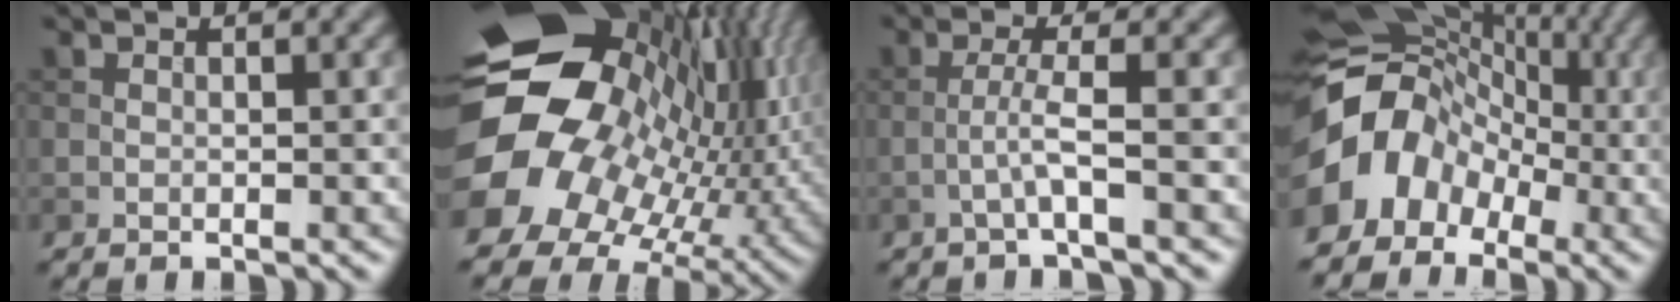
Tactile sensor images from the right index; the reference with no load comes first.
{"total": 20.0, "force": [-0.3, 15.8, 12.3], "torque": [-0.231, -0.029, -0.003]}
{"total": 2.3, "force": [-0.9, -0.1, 2.1], "torque": [-0.044, 0.009, -0.024]}
{"total": 9.8, "force": [-2.4, 8.0, 5.1], "torque": [-0.089, 0.007, -0.052]}